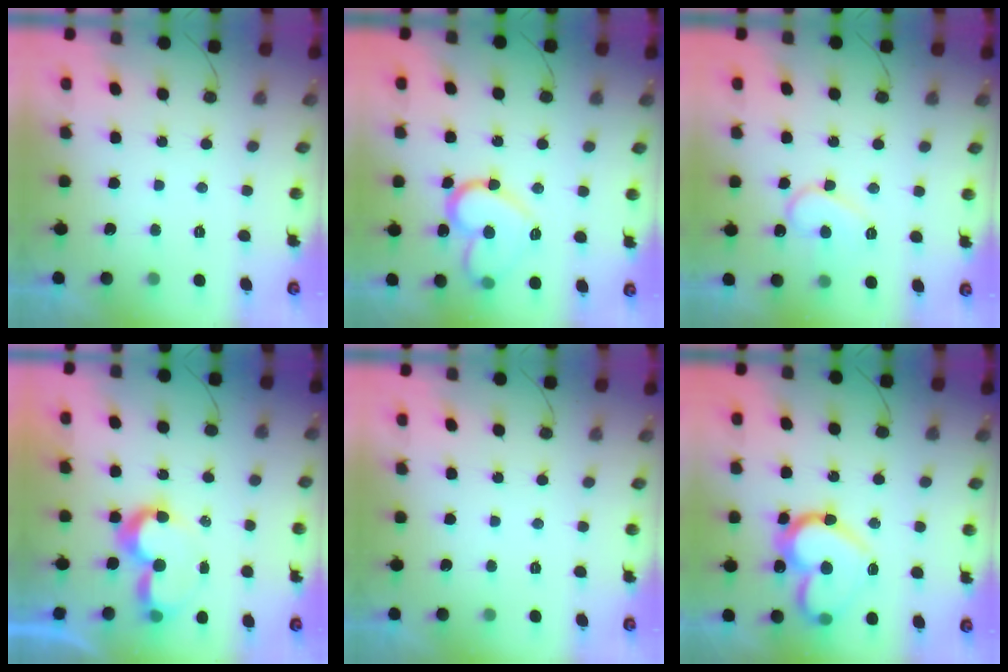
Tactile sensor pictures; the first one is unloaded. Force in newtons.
{"total": 15.3, "press": 15.2, "slide": 1.4}
{"total": 10.3, "press": 10.2, "slide": 1.1}
{"total": 8.2, "press": 8.2, "slide": 0.6}
{"total": 0.0}
{"total": 19.8, "press": 19.7, "slide": 2.0}